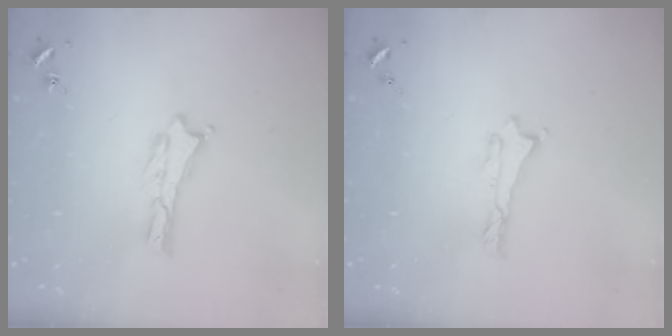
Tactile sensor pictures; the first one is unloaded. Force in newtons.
{"total": 0.0}